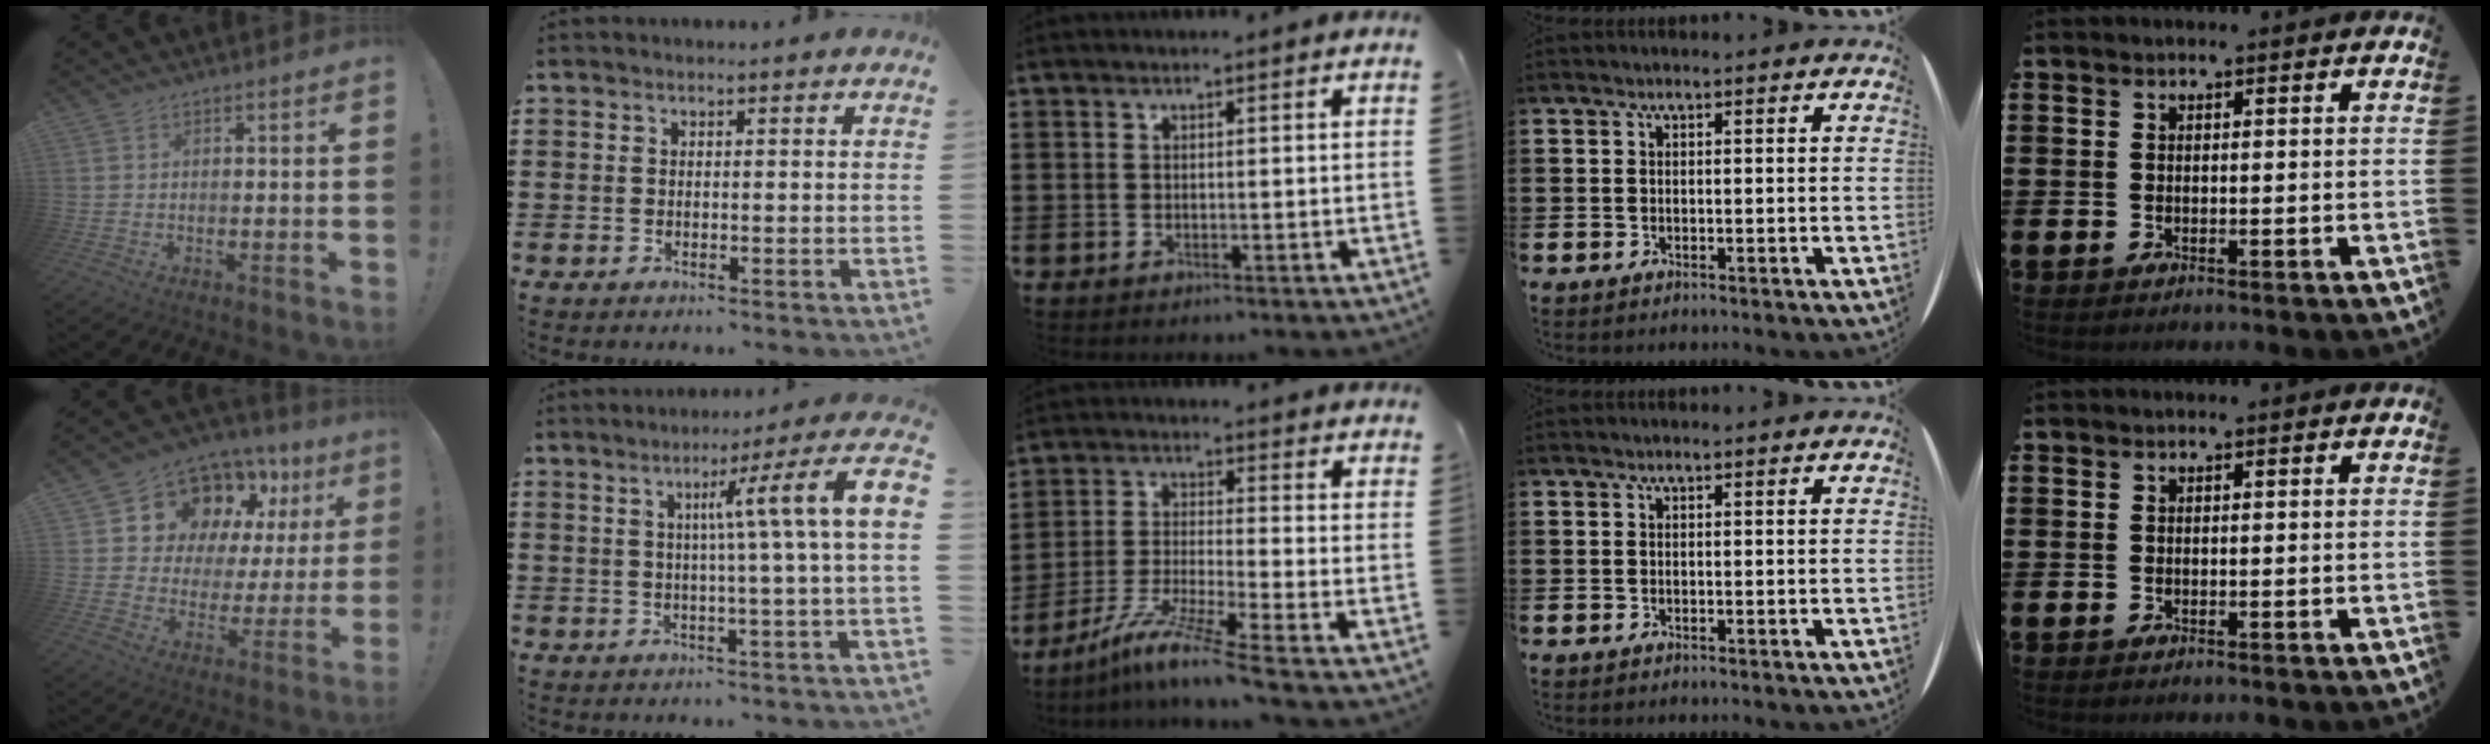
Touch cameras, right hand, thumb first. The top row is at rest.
{"thumb": {"total": 12.6, "force": [8.0, 7.8, 5.8], "torque": [-0.092, -0.065, 0.151]}, "index": {"total": 9.1, "force": [1.4, -1.1, 9.0], "torque": [-0.152, -0.008, 0.013]}, "middle": {"total": 7.8, "force": [-5.9, -0.2, 5.1], "torque": [-0.105, -0.018, -0.116]}}